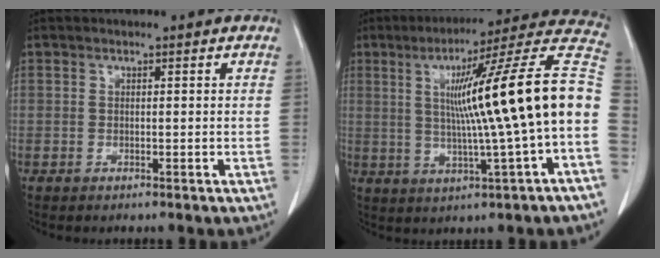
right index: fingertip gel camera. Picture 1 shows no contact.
{"total": 20.8, "force": [0.8, -0.7, 20.8], "torque": [-0.285, 0.033, 0.003]}